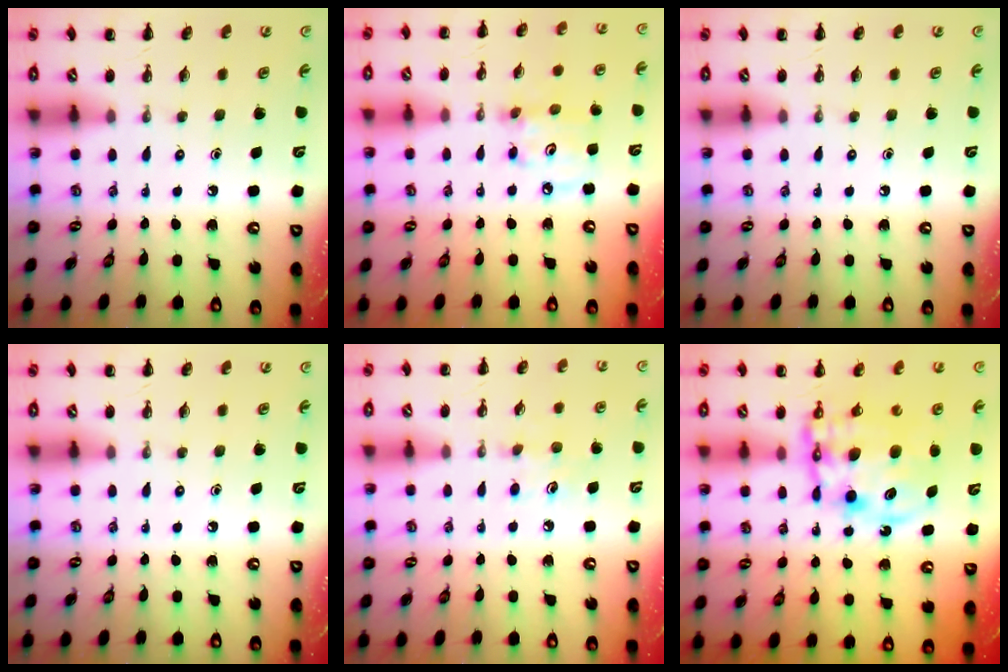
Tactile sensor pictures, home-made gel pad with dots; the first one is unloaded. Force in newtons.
{"total": 6.4, "press": 6.3, "slide": 1.1}
{"total": 0.0}
{"total": 0.0}
{"total": 7.6, "press": 7.4, "slide": 1.7}
{"total": 12.6, "press": 12.2, "slide": 3.1}